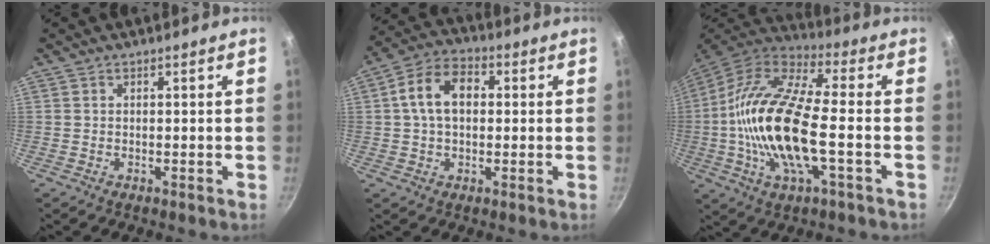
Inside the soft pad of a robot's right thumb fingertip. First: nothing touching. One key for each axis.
{"total": 10.2, "fx": 1.3, "fy": 6.9, "fz": 7.4, "tx": -0.113, "ty": 0.025, "tz": 0.009}
{"total": 21.2, "fx": -2.9, "fy": 8.0, "fz": 19.4, "tx": -0.386, "ty": 0.026, "tz": -0.073}